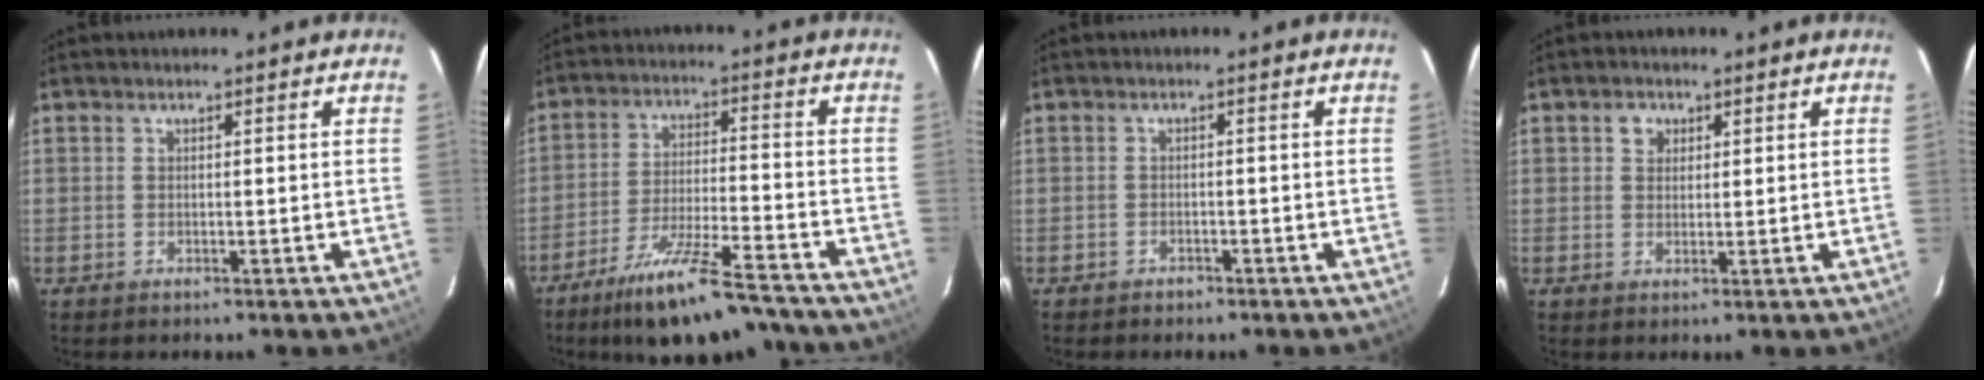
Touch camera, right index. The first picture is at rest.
{"total": 16.2, "force": [-13.4, 2.9, 8.7], "torque": [-0.170, -0.021, -0.213]}
{"total": 1.6, "force": [-1.2, 1.0, 0.0], "torque": [-0.004, 0.004, -0.020]}
{"total": 2.4, "force": [1.0, 2.1, 0.7], "torque": [-0.007, 0.009, 0.015]}